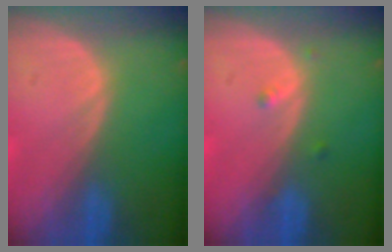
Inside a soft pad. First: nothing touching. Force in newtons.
{"total": 1.3, "press": 1.1, "slide": 0.7}